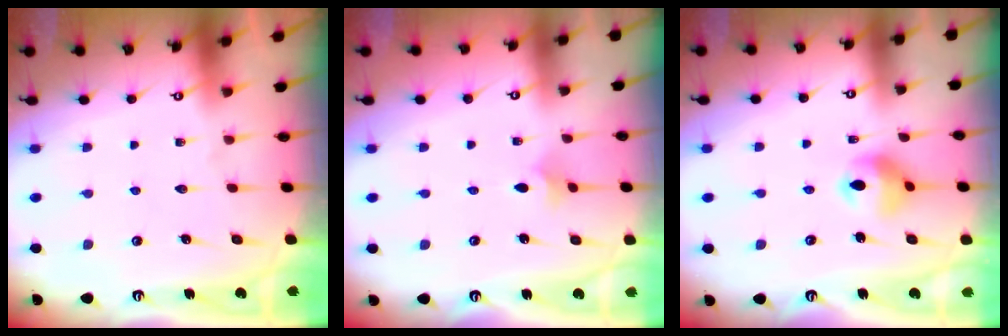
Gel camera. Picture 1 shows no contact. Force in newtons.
{"total": 3.5, "press": 3.4, "slide": 0.7}
{"total": 10.5, "press": 9.8, "slide": 3.5}